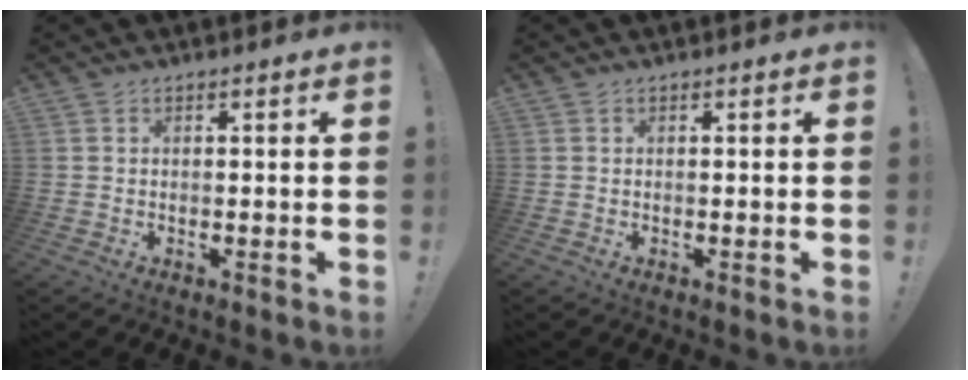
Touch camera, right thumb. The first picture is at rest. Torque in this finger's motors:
{"motor_torque": [0.00, 0.00, -0.01, 0.01, 0.02]}